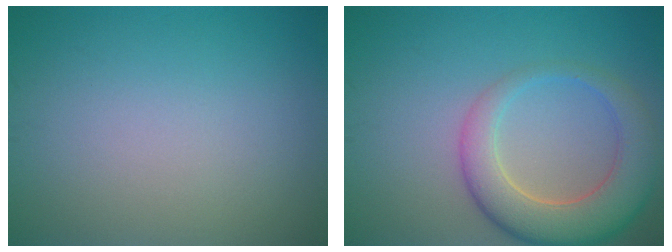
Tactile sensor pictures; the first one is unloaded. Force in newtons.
{"total": 6.6, "press": 6.6, "slide": 0.6}